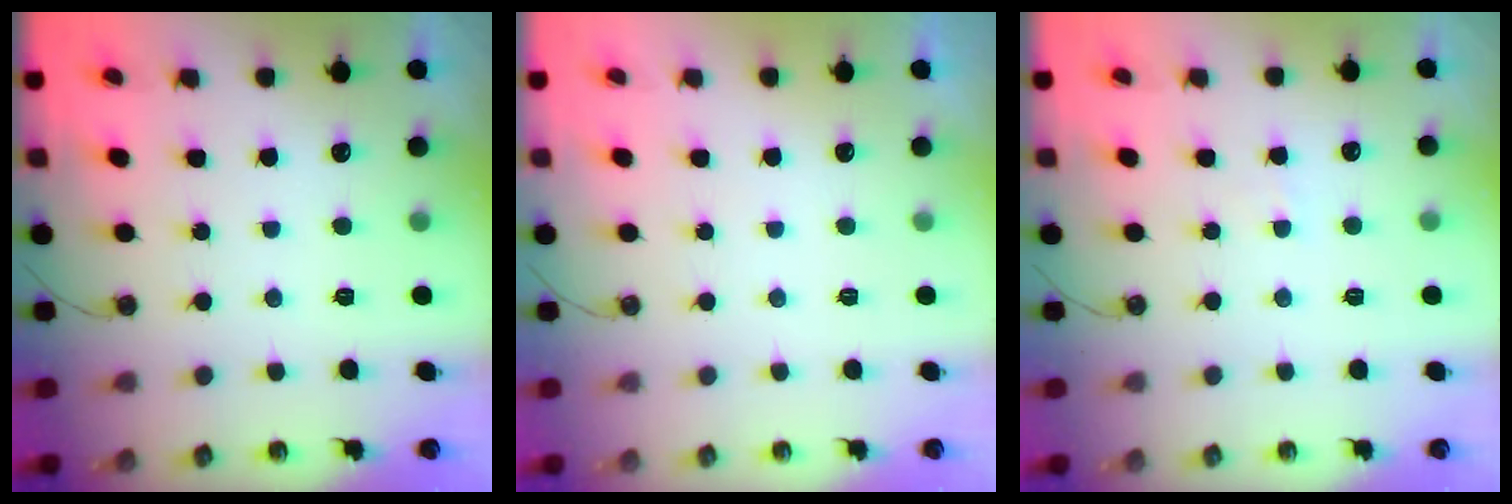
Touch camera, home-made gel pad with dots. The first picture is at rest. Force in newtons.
{"total": 0.0}
{"total": 2.7, "press": 2.6, "slide": 0.4}